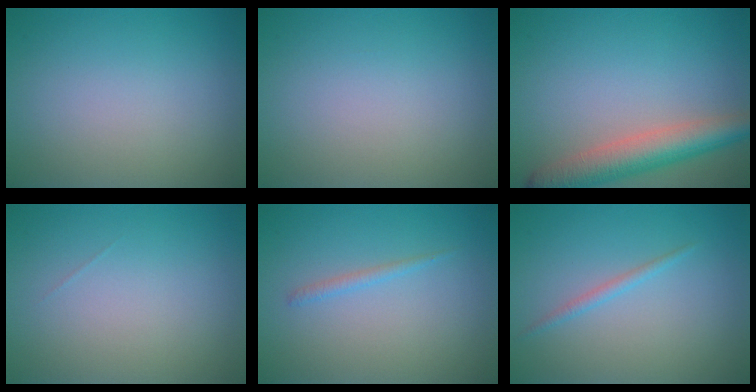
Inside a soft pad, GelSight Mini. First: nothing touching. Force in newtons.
{"total": 0.0}
{"total": 5.7, "press": 5.7, "slide": 0.4}
{"total": 0.0}
{"total": 0.9, "press": 0.9, "slide": 0.1}
{"total": 1.0, "press": 1.0, "slide": 0.1}